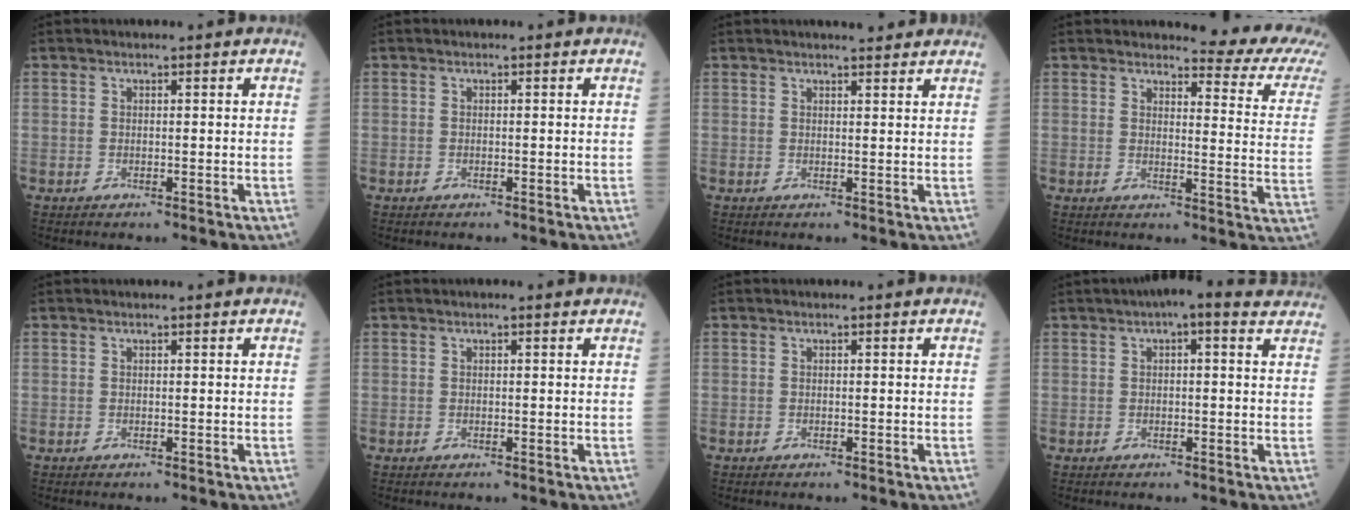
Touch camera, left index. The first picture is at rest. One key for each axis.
{"total": 0.0}
{"total": 4.2, "fx": 3.8, "fy": 0.6, "fz": 1.5, "tx": -0.016, "ty": 0.010, "tz": 0.042}
{"total": 10.3, "fx": 9.9, "fy": 0.0, "fz": 2.9, "tx": -0.025, "ty": -0.071, "tz": 0.093}
{"total": 0.0}
{"total": 0.5, "fx": 0.4, "fy": 0.0, "fz": 0.3, "tx": -0.007, "ty": 0.010, "tz": 0.004}
{"total": 0.0}
{"total": 6.5, "fx": 4.7, "fy": 1.7, "fz": 4.2, "tx": -0.055, "ty": 0.042, "tz": 0.051}